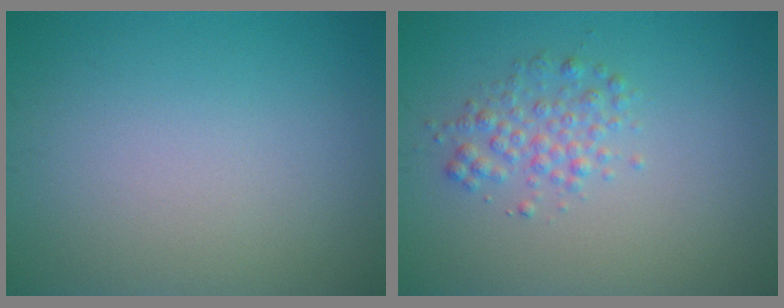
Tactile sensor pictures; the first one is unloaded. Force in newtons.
{"total": 2.2, "press": 2.2, "slide": 0.0}